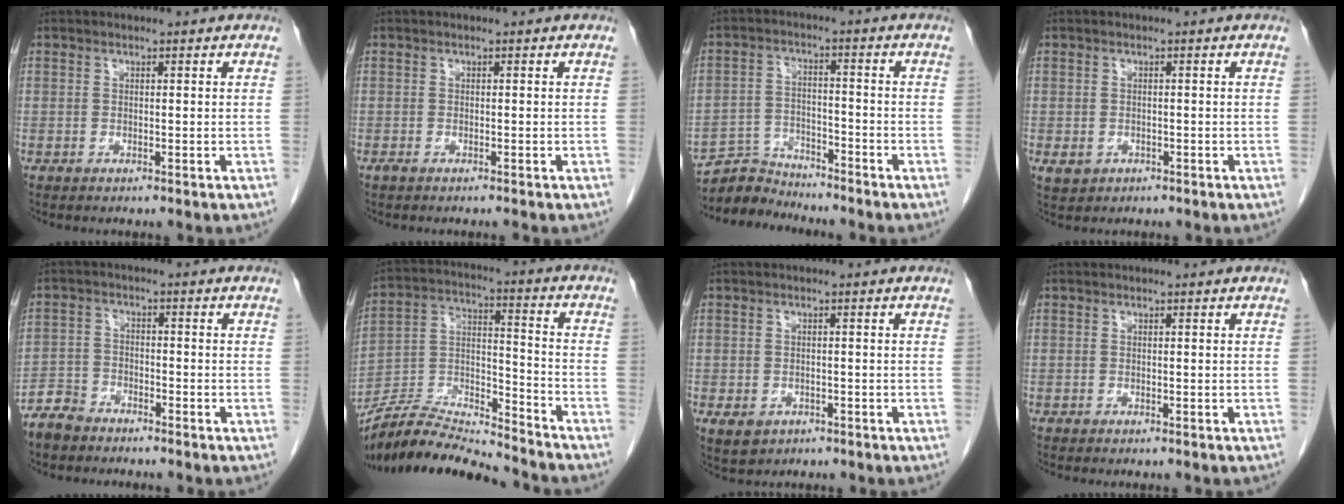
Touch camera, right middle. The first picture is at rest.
{"total": 0.9, "force": [-0.8, 0.0, 0.4], "torque": [-0.008, -0.002, -0.013]}
{"total": 6.2, "force": [-6.1, 1.1, -0.6], "torque": [0.005, 0.003, -0.113]}
{"total": 2.3, "force": [-0.9, 2.0, 0.8], "torque": [-0.015, 0.001, -0.004]}
{"total": 4.3, "force": [-3.9, 1.8, 0.5], "torque": [-0.018, -0.003, -0.078]}
{"total": 16.3, "force": [-15.6, 1.5, 4.6], "torque": [-0.080, 0.022, -0.273]}
{"total": 4.1, "force": [-2.2, 3.1, 1.4], "torque": [-0.022, 0.000, -0.025]}
{"total": 0.9, "force": [-0.8, 0.2, 0.3], "torque": [-0.009, -0.002, -0.011]}